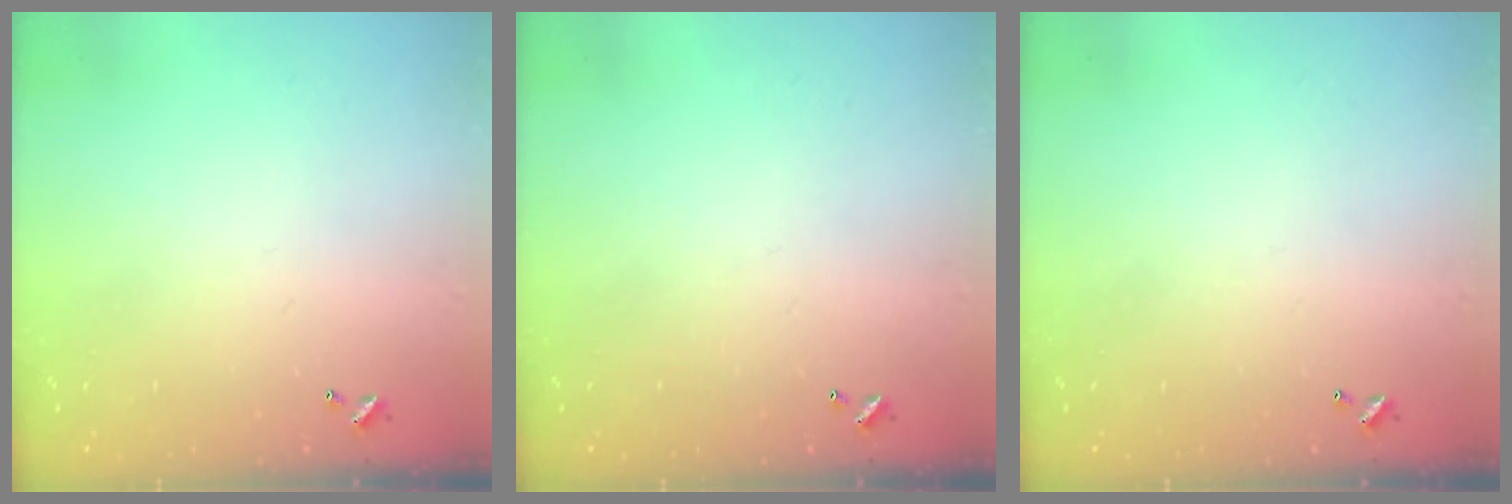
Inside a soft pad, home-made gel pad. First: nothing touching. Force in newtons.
{"total": 0.0}
{"total": 0.0}